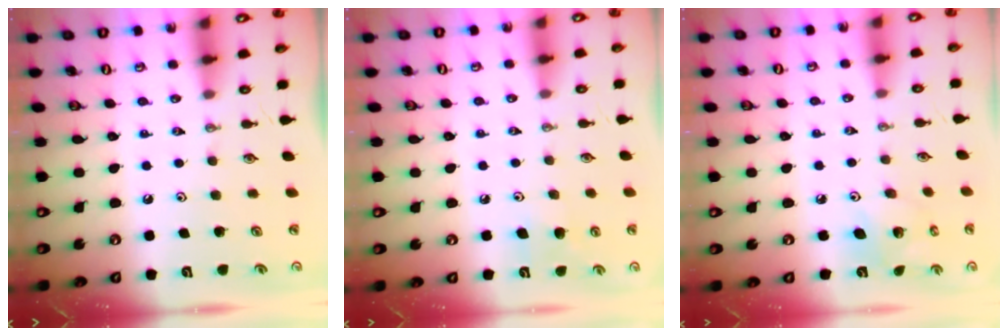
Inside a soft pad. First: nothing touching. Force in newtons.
{"total": 6.4, "press": 6.3, "slide": 1.3}
{"total": 7.8, "press": 7.8, "slide": 0.3}